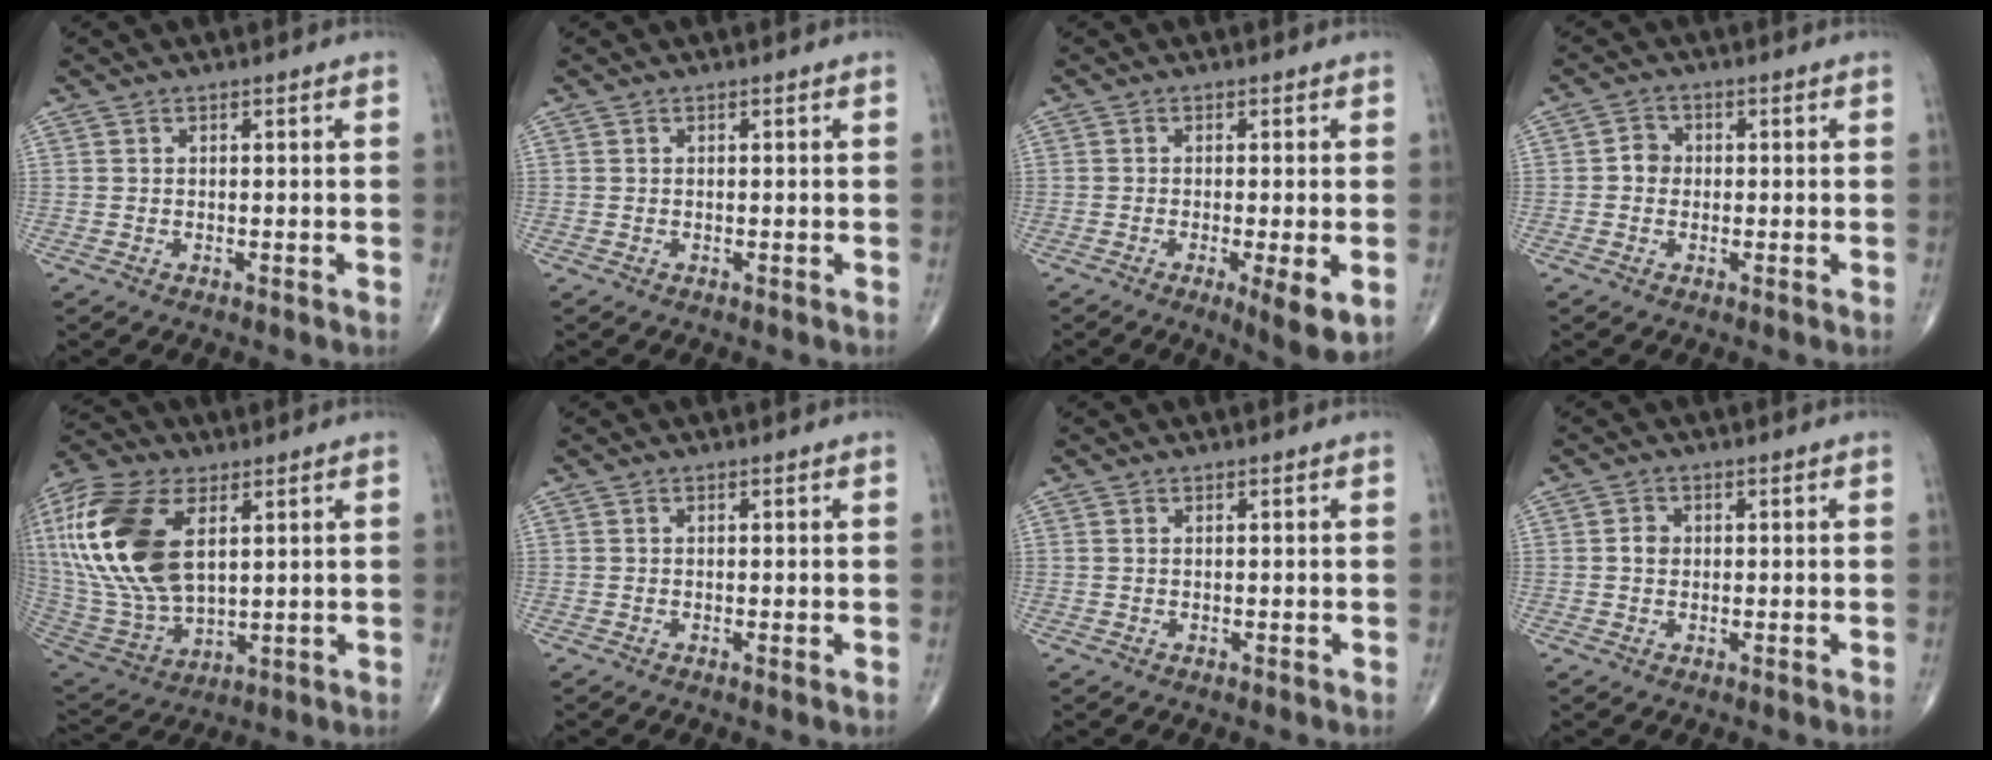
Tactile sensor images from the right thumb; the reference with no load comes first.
{"total": 0.0}
{"total": 6.3, "force": [-1.8, 1.1, 5.9], "torque": [-0.094, -0.018, -0.029]}
{"total": 2.7, "force": [-0.2, 2.4, 1.1], "torque": [-0.004, 0.007, -0.010]}
{"total": 24.1, "force": [6.5, 13.2, 19.1], "torque": [-0.423, -0.023, 0.125]}
{"total": 0.6, "force": [-0.1, 0.0, 0.6], "torque": [-0.015, -0.003, -0.003]}
{"total": 0.0}
{"total": 1.9, "force": [0.1, 1.6, 1.0], "torque": [-0.010, 0.005, 0.000]}